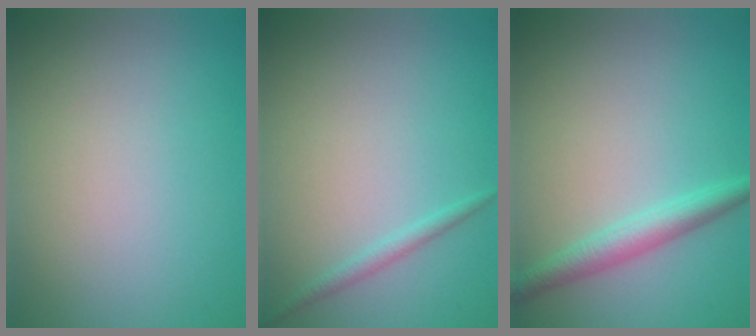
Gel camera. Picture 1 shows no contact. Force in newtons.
{"total": 1.1, "press": 1.1, "slide": 0.1}
{"total": 2.8, "press": 2.8, "slide": 0.1}